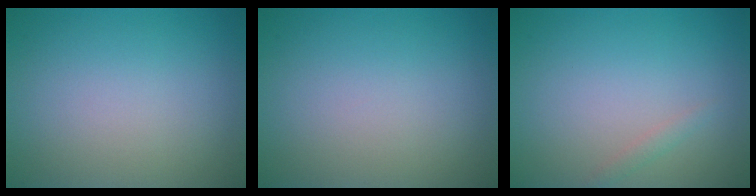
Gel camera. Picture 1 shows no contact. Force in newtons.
{"total": 0.0}
{"total": 0.7, "press": 0.7, "slide": 0.0}